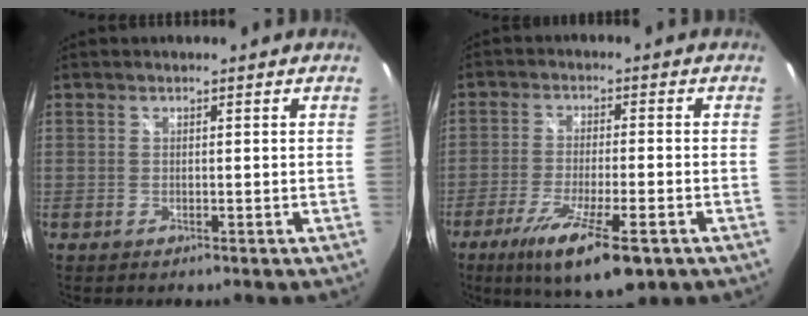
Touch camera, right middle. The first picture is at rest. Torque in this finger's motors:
{"motor_torque": [1.09, -1.05, 0.22, 0.07]}